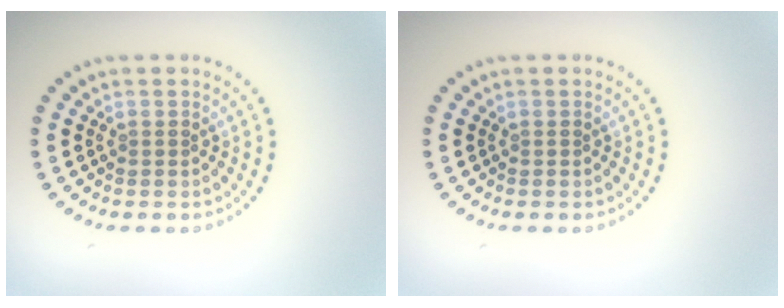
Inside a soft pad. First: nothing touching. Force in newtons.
{"total": 0.0}